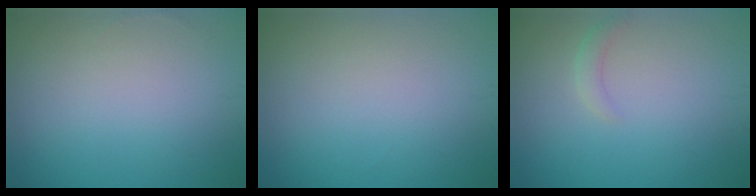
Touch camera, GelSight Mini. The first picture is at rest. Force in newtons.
{"total": 0.0}
{"total": 1.1, "press": 1.1, "slide": 0.2}